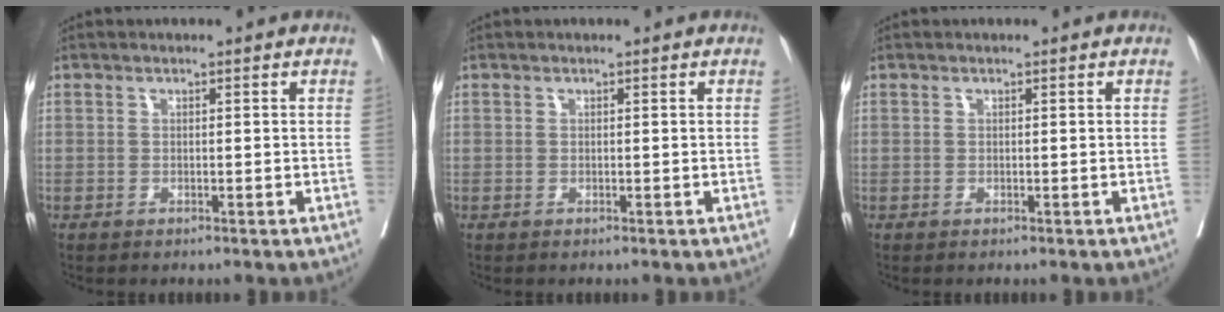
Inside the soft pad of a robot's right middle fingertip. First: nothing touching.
{"total": 0.0}
{"total": 0.0}